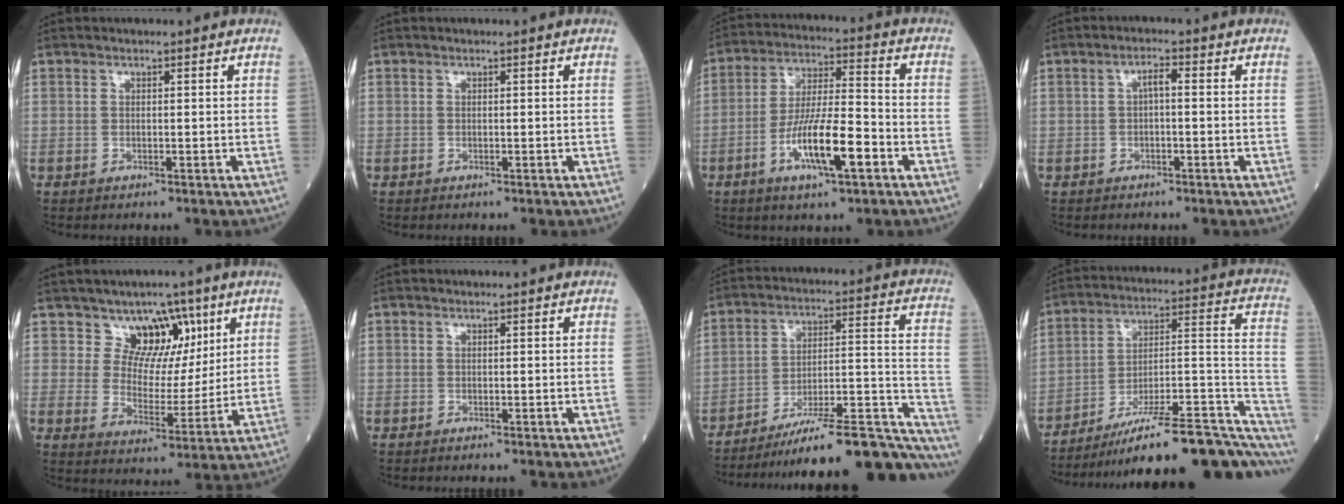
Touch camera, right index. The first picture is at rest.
{"total": 0.0}
{"total": 11.5, "force": [-4.7, 1.8, 10.4], "torque": [-0.193, -0.003, -0.081]}
{"total": 2.0, "force": [0.0, 0.5, 1.9], "torque": [-0.031, 0.006, 0.000]}
{"total": 7.8, "force": [4.8, 5.4, 2.8], "torque": [-0.031, 0.003, 0.083]}
{"total": 0.0}
{"total": 26.2, "force": [-23.2, 1.6, 12.1], "torque": [-0.091, 0.019, -0.329]}
{"total": 23.7, "force": [-16.9, 4.3, 16.1], "torque": [-0.157, 0.029, -0.246]}